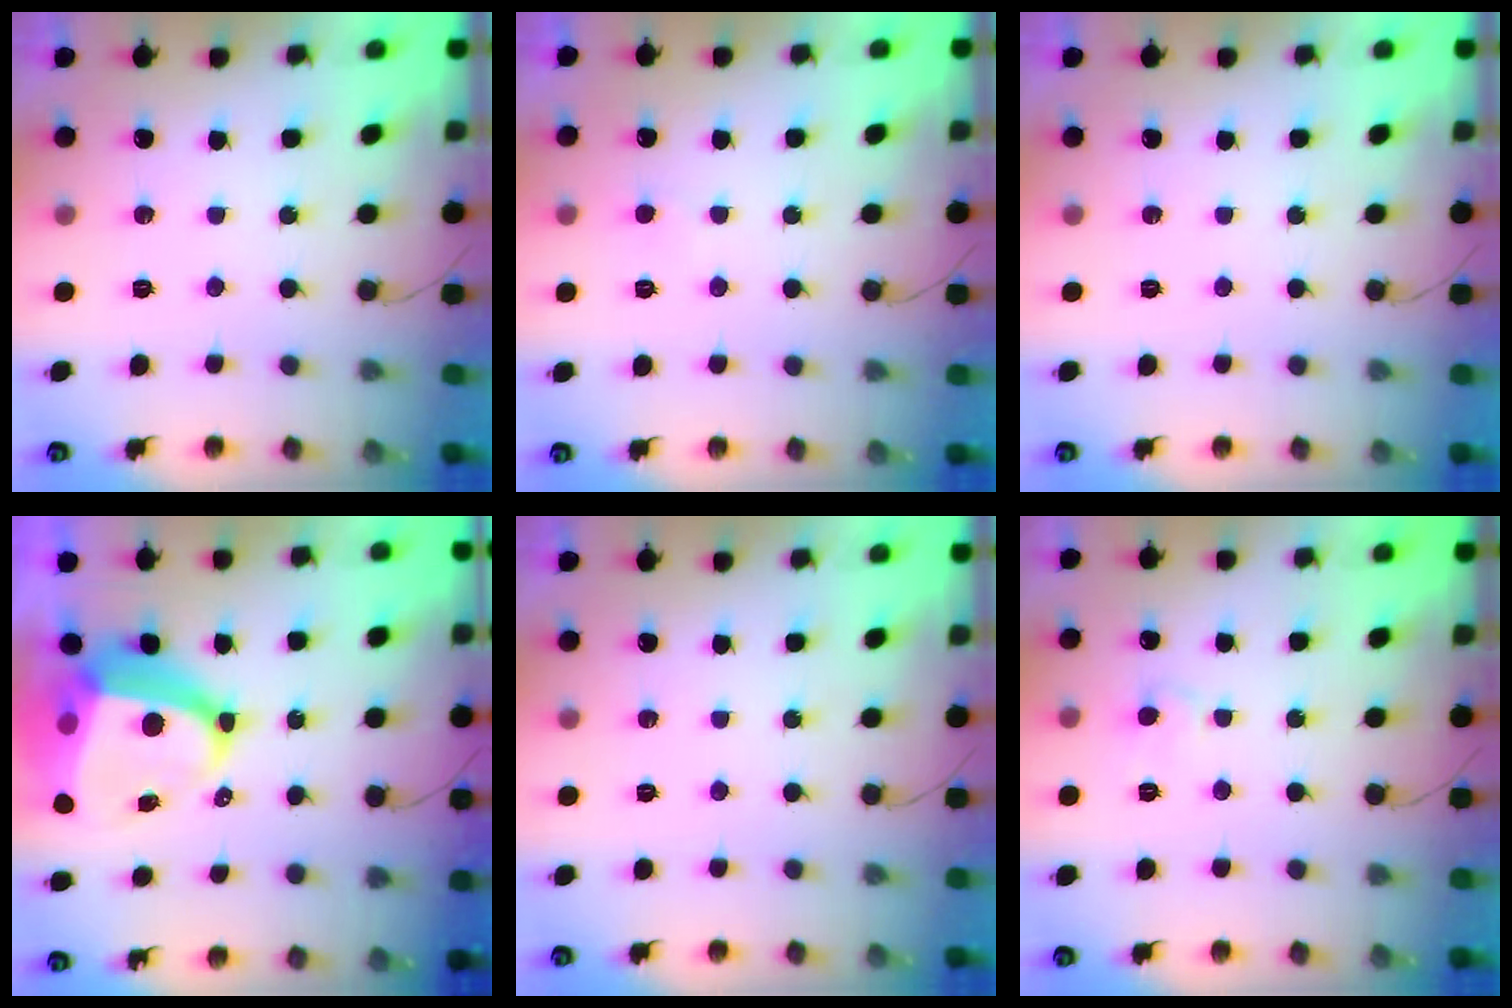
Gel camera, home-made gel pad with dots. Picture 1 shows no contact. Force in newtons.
{"total": 3.5, "press": 3.5, "slide": 0.4}
{"total": 0.0}
{"total": 13.8, "press": 13.8, "slide": 1.5}
{"total": 0.0}
{"total": 5.2, "press": 5.2, "slide": 0.1}